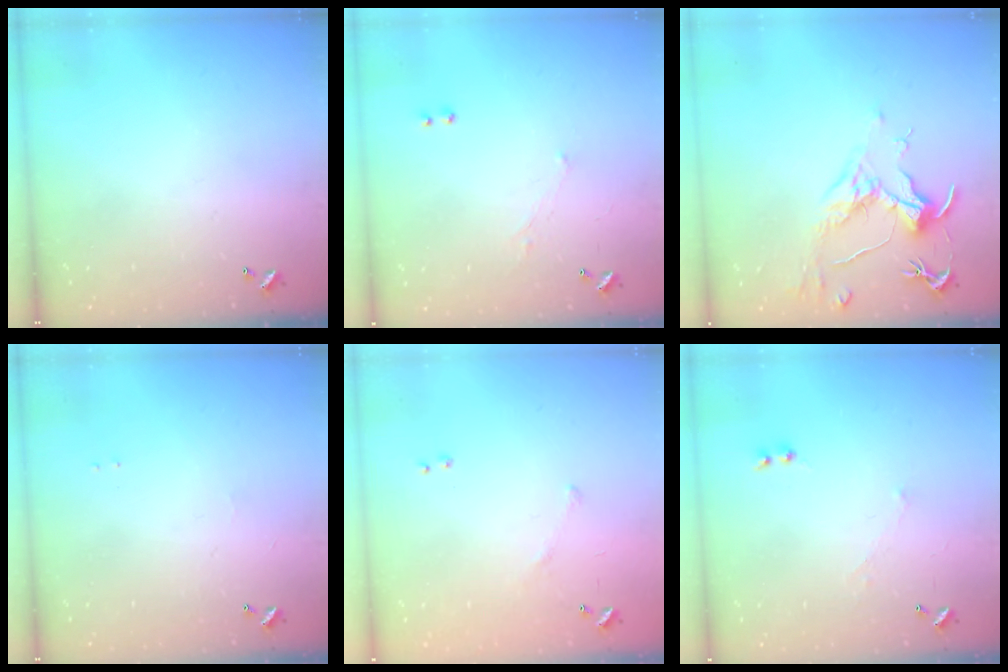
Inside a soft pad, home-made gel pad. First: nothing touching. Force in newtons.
{"total": 1.2, "press": 0.8, "slide": 0.9}
{"total": 1.8, "press": 1.6, "slide": 0.9}
{"total": 0.9, "press": 0.8, "slide": 0.5}
{"total": 7.9, "press": 7.9, "slide": 0.7}
{"total": 0.9, "press": 0.3, "slide": 0.8}